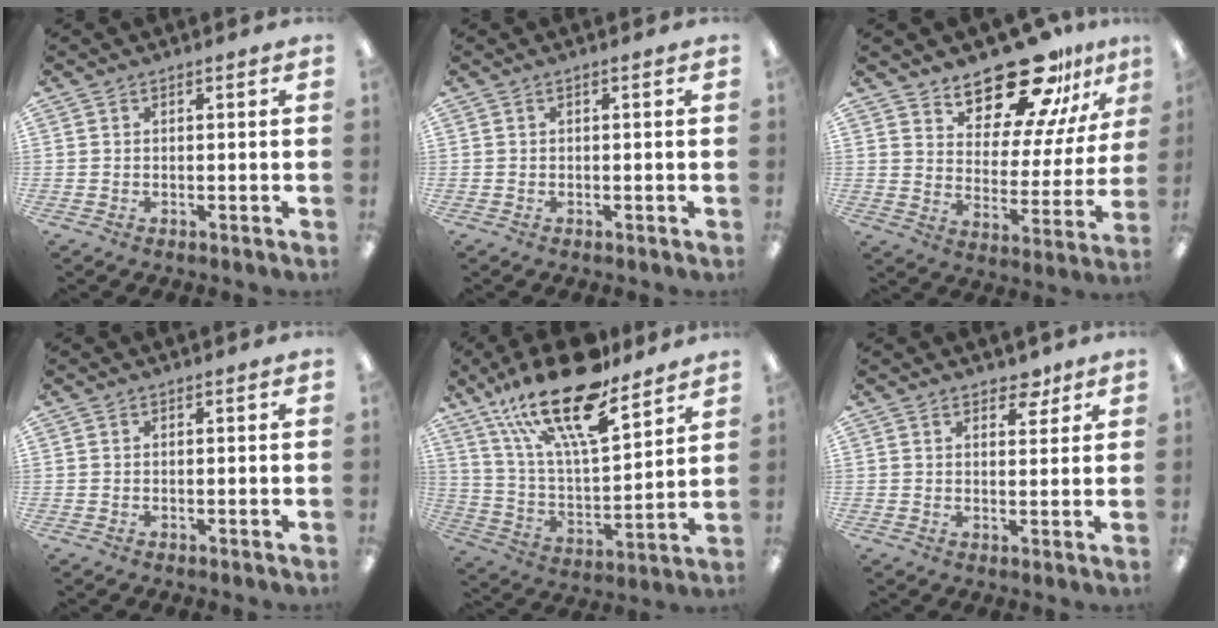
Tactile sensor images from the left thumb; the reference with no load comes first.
{"total": 0.0}
{"total": 18.8, "force": [15.8, 7.0, 7.4], "torque": [-0.113, -0.126, 0.275]}
{"total": 0.0}
{"total": 23.8, "force": [16.6, 7.3, 15.4], "torque": [-0.278, -0.100, 0.282]}
{"total": 3.7, "force": [3.0, 2.0, 1.2], "torque": [0.005, -0.015, 0.049]}